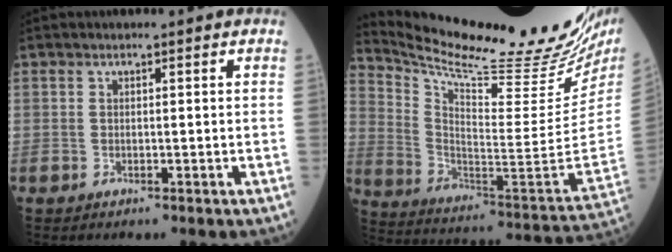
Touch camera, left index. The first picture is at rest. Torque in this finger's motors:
{"motor_torque": [0.58, -1.56, -0.08, 0.00]}